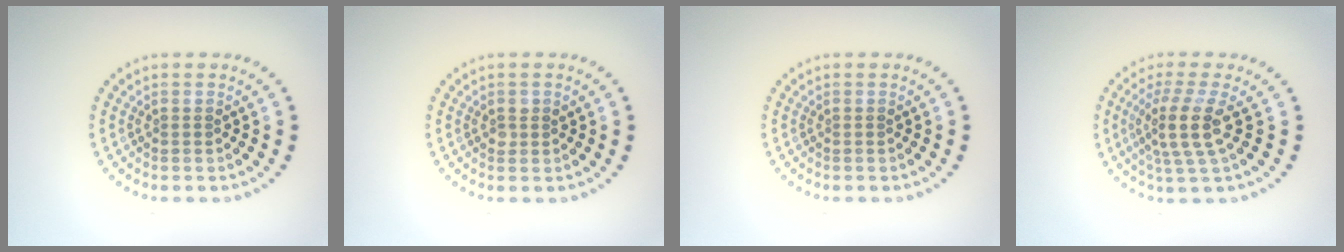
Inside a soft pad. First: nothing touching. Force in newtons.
{"total": 0.9, "press": 0.9, "slide": 0.3}
{"total": 0.0}
{"total": 3.7, "press": 2.9, "slide": 2.3}